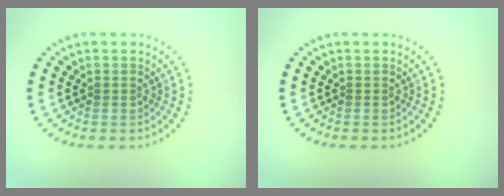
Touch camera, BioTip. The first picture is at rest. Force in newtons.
{"total": 0.0}